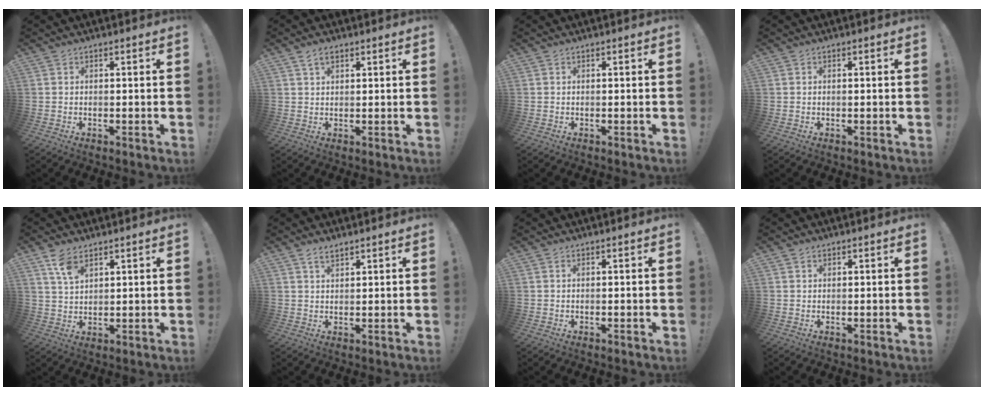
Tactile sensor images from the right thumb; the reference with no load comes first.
{"total": 3.2, "force": [1.9, 1.5, 2.1], "torque": [-0.031, -0.006, 0.033]}
{"total": 0.0}
{"total": 0.0}
{"total": 6.2, "force": [4.0, 2.8, 3.7], "torque": [-0.062, -0.021, 0.073]}
{"total": 2.6, "force": [2.1, 0.8, 1.3], "torque": [-0.017, -0.012, 0.035]}
{"total": 0.0}
{"total": 0.8, "force": [0.6, 0.5, 0.1], "torque": [0.002, -0.001, 0.011]}